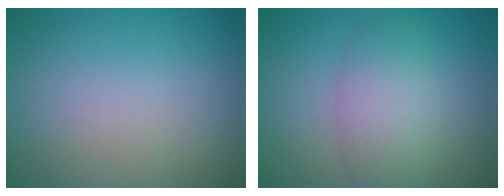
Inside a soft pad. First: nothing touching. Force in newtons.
{"total": 4.5, "press": 4.5, "slide": 0.2}